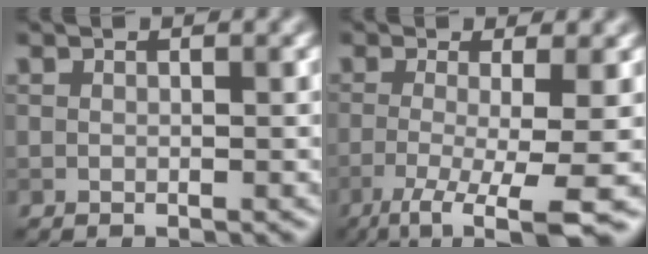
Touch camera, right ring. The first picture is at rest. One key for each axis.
{"total": 7.0, "fx": -2.8, "fy": 1.6, "fz": 6.3, "tx": -0.091, "ty": -0.014, "tz": -0.053}